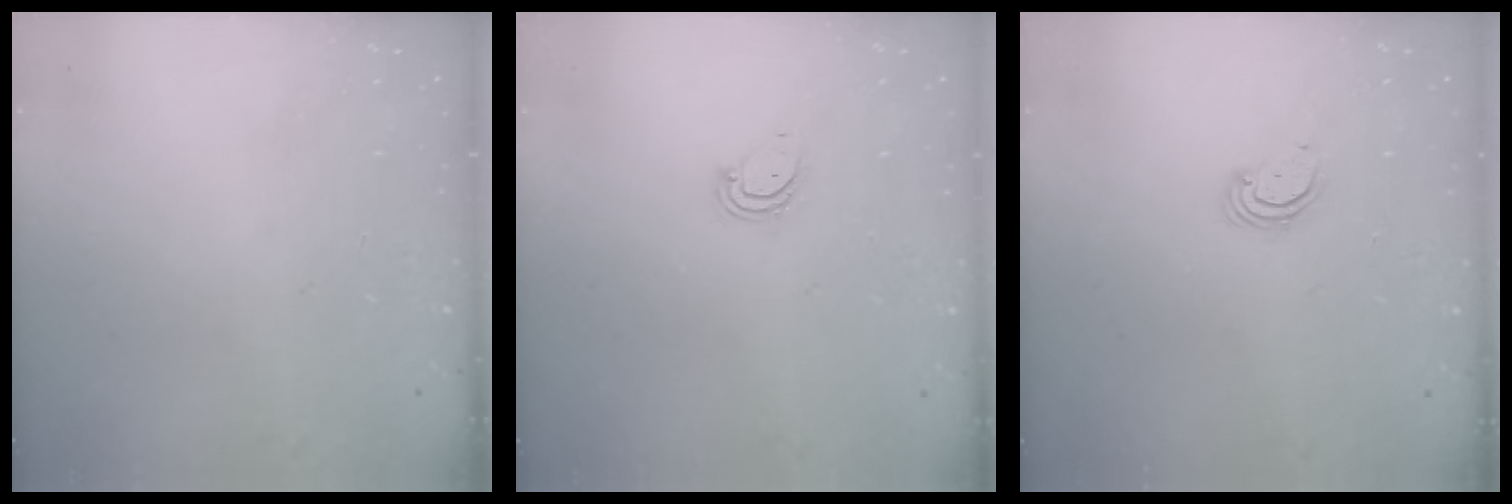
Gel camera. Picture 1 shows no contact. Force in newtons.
{"total": 3.3, "press": 3.3, "slide": 0.4}
{"total": 2.3, "press": 2.3, "slide": 0.2}